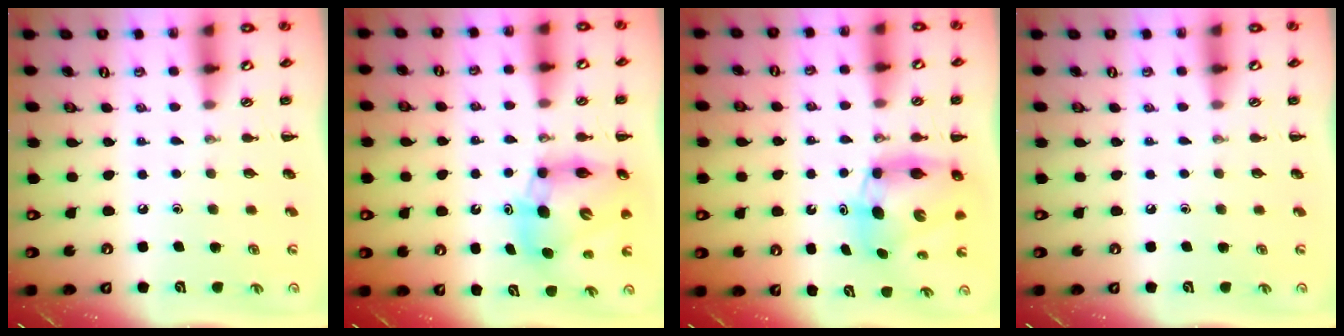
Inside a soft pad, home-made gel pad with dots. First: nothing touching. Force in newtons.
{"total": 10.4, "press": 9.9, "slide": 3.2}
{"total": 7.1, "press": 6.9, "slide": 1.8}
{"total": 0.0}